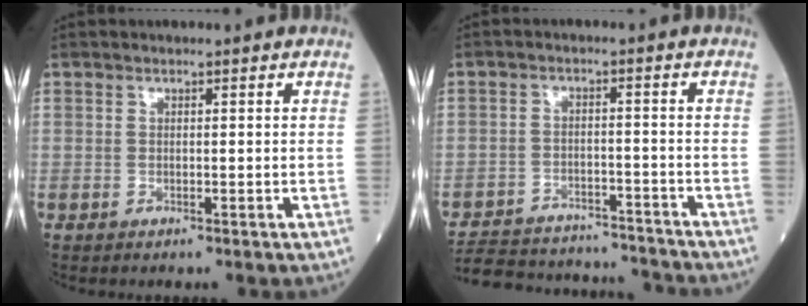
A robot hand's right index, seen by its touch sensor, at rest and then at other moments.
{"total": 17.1, "force": [-16.3, 3.3, 4.1], "torque": [-0.088, 0.009, -0.226]}